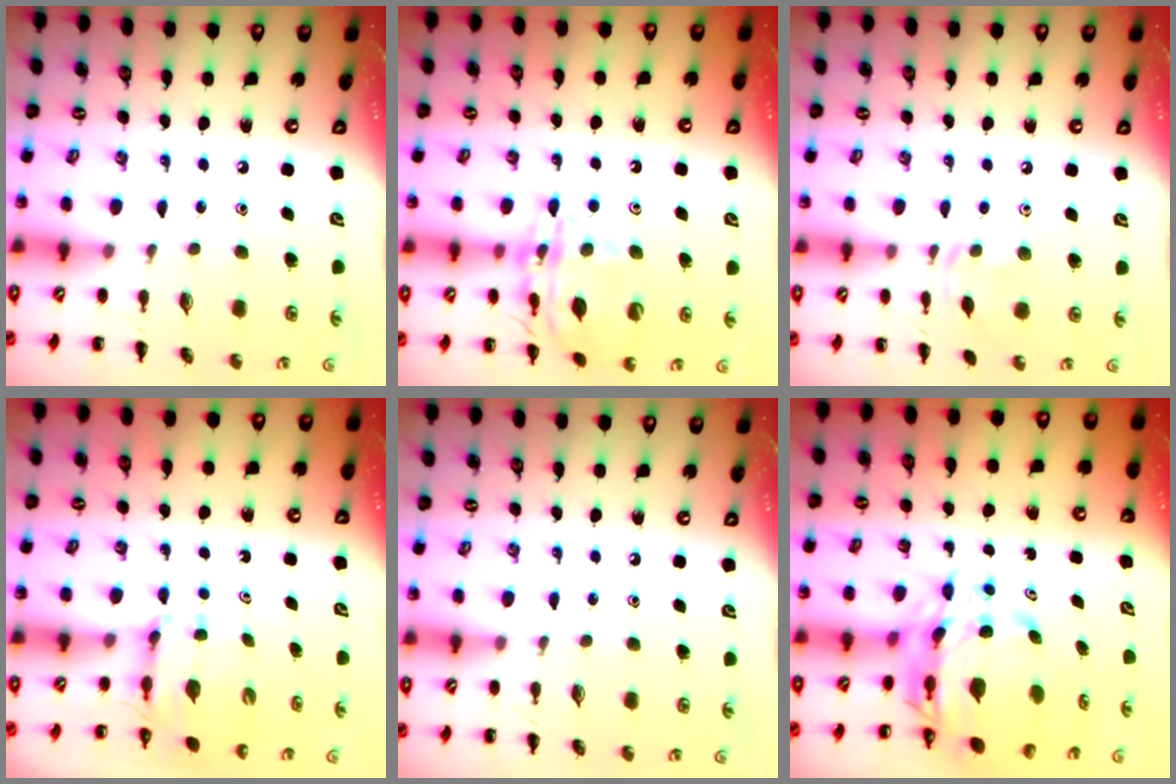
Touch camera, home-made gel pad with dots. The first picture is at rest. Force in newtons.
{"total": 15.6, "press": 15.5, "slide": 2.2}
{"total": 4.4, "press": 4.2, "slide": 1.4}
{"total": 4.2, "press": 4.2, "slide": 0.2}
{"total": 0.0}
{"total": 10.4, "press": 9.8, "slide": 3.5}